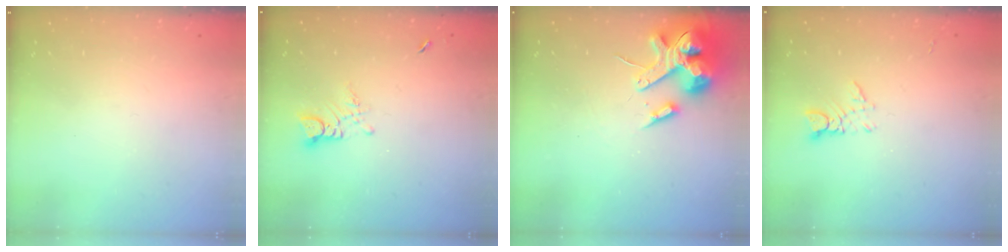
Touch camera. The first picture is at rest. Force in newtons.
{"total": 2.8, "press": 2.8, "slide": 0.3}
{"total": 15.2, "press": 15.0, "slide": 2.4}
{"total": 3.3, "press": 3.3, "slide": 0.3}